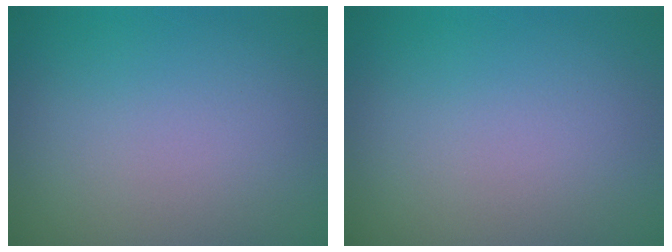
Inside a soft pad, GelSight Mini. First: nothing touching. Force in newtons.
{"total": 0.0}